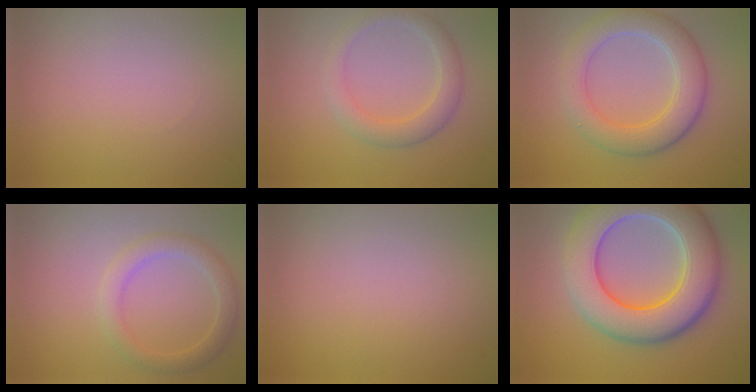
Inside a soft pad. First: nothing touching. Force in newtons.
{"total": 3.0, "press": 3.0, "slide": 0.0}
{"total": 5.5, "press": 5.5, "slide": 0.0}
{"total": 2.5, "press": 2.5, "slide": 0.0}
{"total": 0.0}
{"total": 10.8, "press": 10.8, "slide": 0.7}